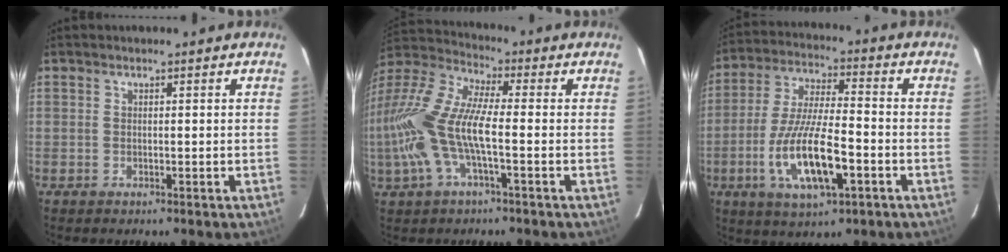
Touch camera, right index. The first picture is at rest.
{"total": 16.9, "force": [-2.5, 5.2, 15.9], "torque": [-0.319, 0.000, -0.055]}
{"total": 15.2, "force": [-5.4, 4.2, 13.6], "torque": [-0.281, -0.016, -0.095]}